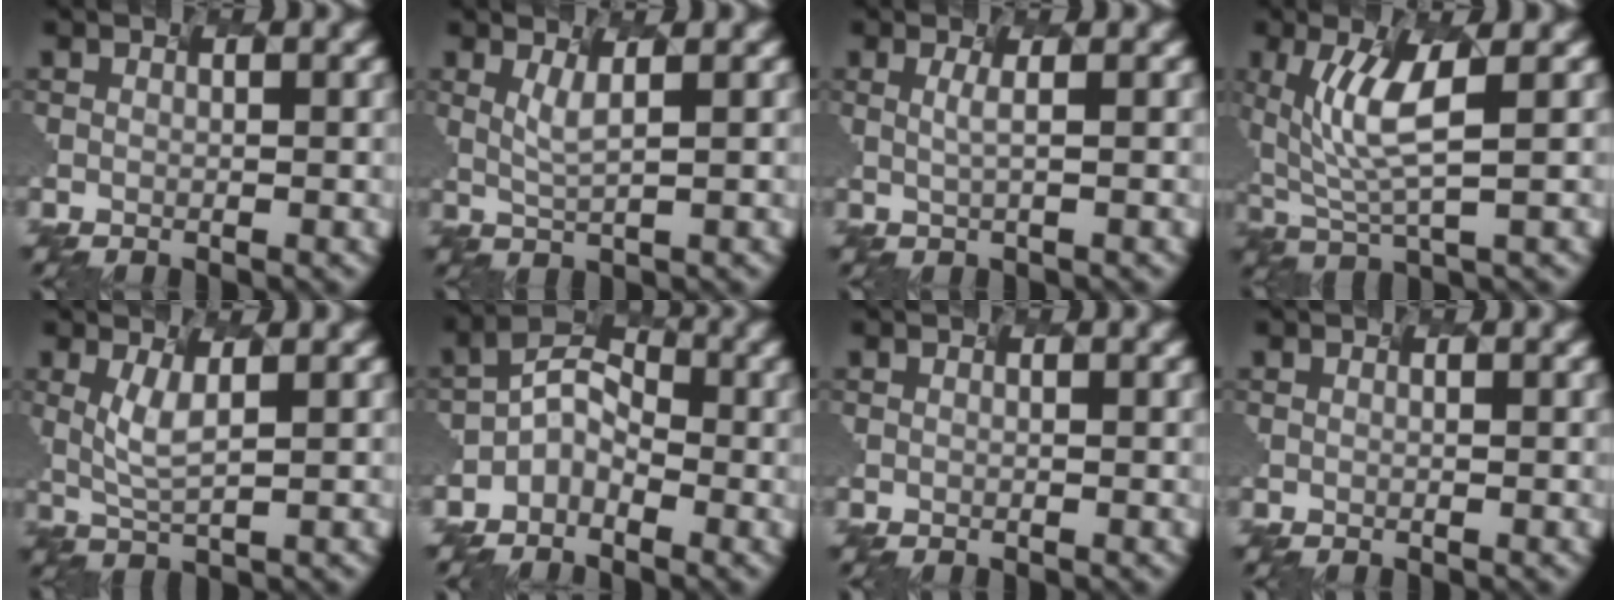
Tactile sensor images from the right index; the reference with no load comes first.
{"total": 1.4, "force": [0.1, -0.1, 1.4], "torque": [-0.040, -0.006, 0.020]}
{"total": 1.0, "force": [-0.4, -0.1, 0.9], "torque": [-0.022, -0.001, 0.003]}
{"total": 5.1, "force": [0.8, 1.1, 4.9], "torque": [-0.116, -0.009, 0.031]}
{"total": 2.3, "force": [-0.1, 0.2, 2.3], "torque": [-0.067, -0.006, 0.015]}
{"total": 3.2, "force": [-2.8, 1.4, 0.8], "torque": [-0.022, 0.013, -0.054]}
{"total": 0.0}
{"total": 0.0}